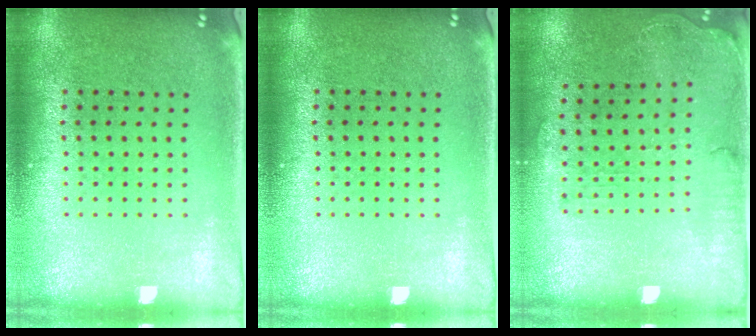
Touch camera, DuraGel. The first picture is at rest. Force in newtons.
{"total": 0.0}
{"total": 1.6, "press": 1.4, "slide": 0.8}